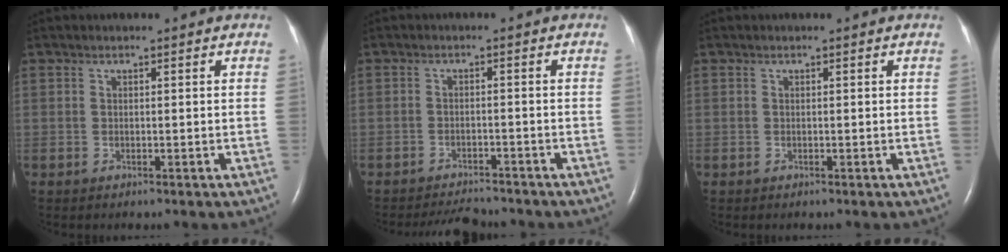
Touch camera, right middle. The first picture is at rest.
{"total": 4.8, "force": [-4.7, 0.7, 0.6], "torque": [-0.013, -0.010, -0.074]}
{"total": 0.0}